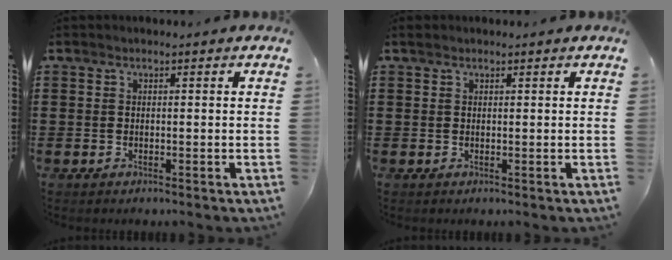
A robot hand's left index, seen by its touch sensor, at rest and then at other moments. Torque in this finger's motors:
{"motor_torque": [-0.03, 0.00, -0.04, -0.03]}